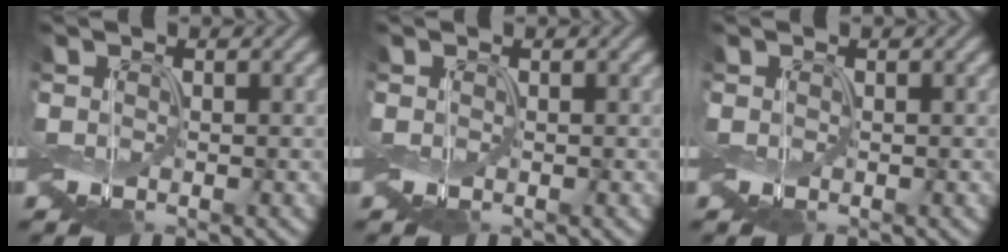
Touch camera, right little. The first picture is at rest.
{"total": 0.0}
{"total": 0.0}